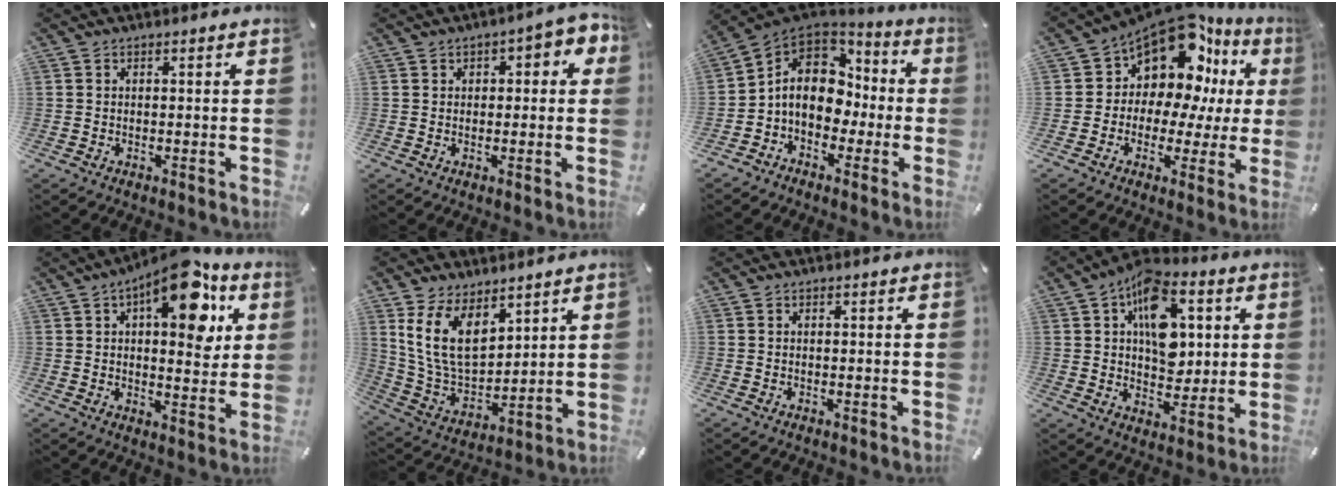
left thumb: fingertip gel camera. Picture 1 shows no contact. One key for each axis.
{"total": 4.0, "fx": 0.7, "fy": 2.5, "fz": 3.0, "tx": -0.036, "ty": 0.003, "tz": 0.005}
{"total": 12.4, "fx": -0.7, "fy": 10.1, "fz": 7.2, "tx": -0.139, "ty": 0.011, "tz": -0.010}
{"total": 12.9, "fx": 8.4, "fy": 7.8, "fz": 5.8, "tx": -0.103, "ty": -0.084, "tz": 0.149}
{"total": 16.7, "fx": 8.5, "fy": 7.1, "fz": 12.6, "tx": -0.173, "ty": -0.040, "tz": 0.134}
{"total": 13.8, "fx": 6.9, "fy": 8.7, "fz": 8.2, "tx": -0.197, "ty": -0.037, "tz": 0.131}
{"total": 0.0}
{"total": 15.3, "fx": 4.1, "fy": 10.3, "fz": 10.6, "tx": -0.142, "ty": -0.006, "tz": 0.073}